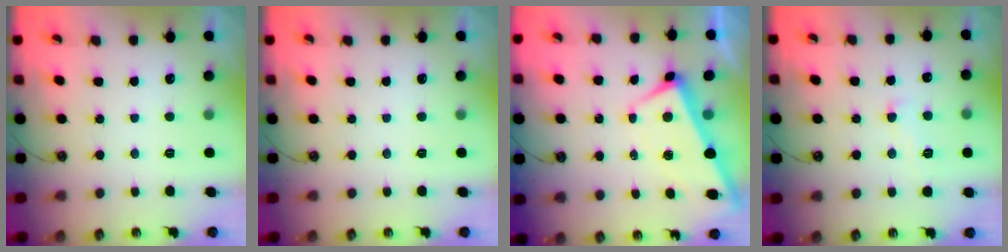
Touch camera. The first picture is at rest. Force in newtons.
{"total": 0.0}
{"total": 0.9, "press": 0.7, "slide": 0.5}
{"total": 1.7, "press": 1.7, "slide": 0.2}